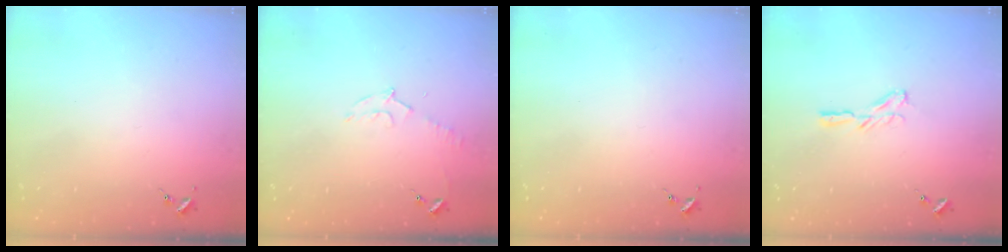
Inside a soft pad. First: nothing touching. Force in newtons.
{"total": 6.3, "press": 6.3, "slide": 0.7}
{"total": 0.0}
{"total": 5.8, "press": 5.8, "slide": 0.2}